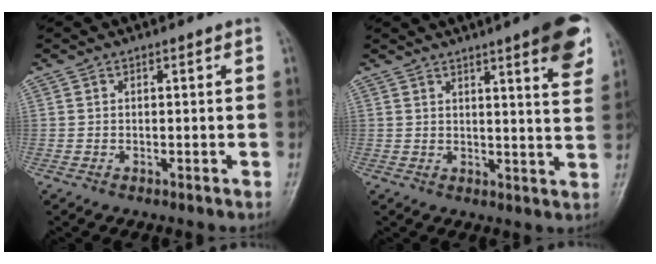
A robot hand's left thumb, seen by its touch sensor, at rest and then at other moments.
{"total": 11.7, "force": [6.6, 2.1, 9.5], "torque": [-0.100, -0.027, 0.080]}